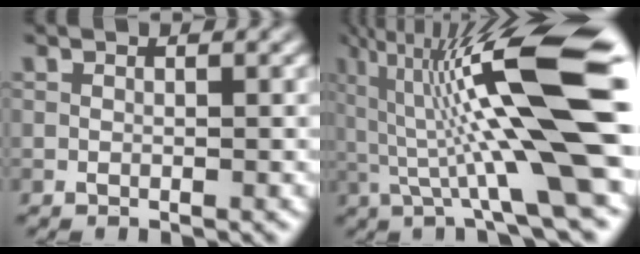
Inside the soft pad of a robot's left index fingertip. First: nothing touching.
{"total": 14.2, "force": [2.1, 2.2, 13.9], "torque": [-0.223, 0.017, 0.043]}